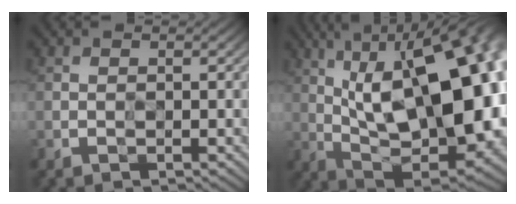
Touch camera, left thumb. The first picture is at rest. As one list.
[{"total": 19.9, "force": [3.1, 9.2, 17.3], "torque": [-0.254, 0.042, 0.040]}]